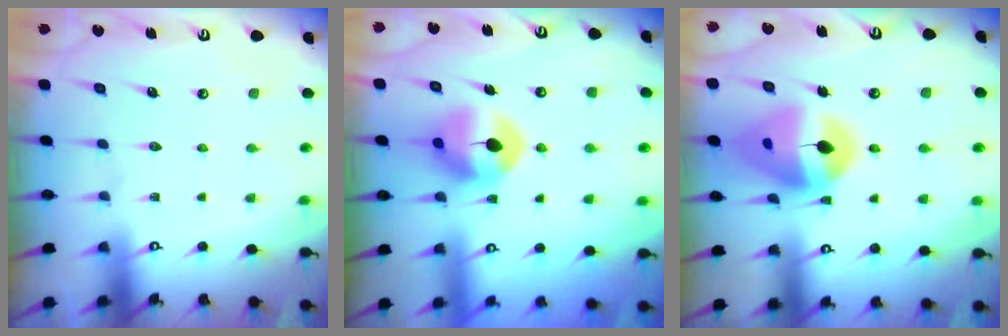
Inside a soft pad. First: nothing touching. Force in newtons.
{"total": 10.4, "press": 10.4, "slide": 0.6}
{"total": 15.8, "press": 15.7, "slide": 2.0}